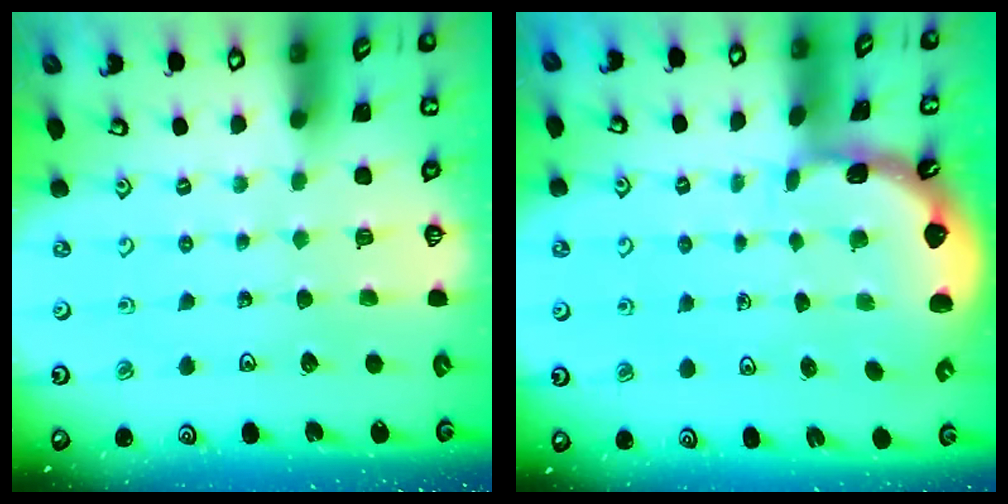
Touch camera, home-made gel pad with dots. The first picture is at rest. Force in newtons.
{"total": 1.5, "press": 1.5, "slide": 0.2}